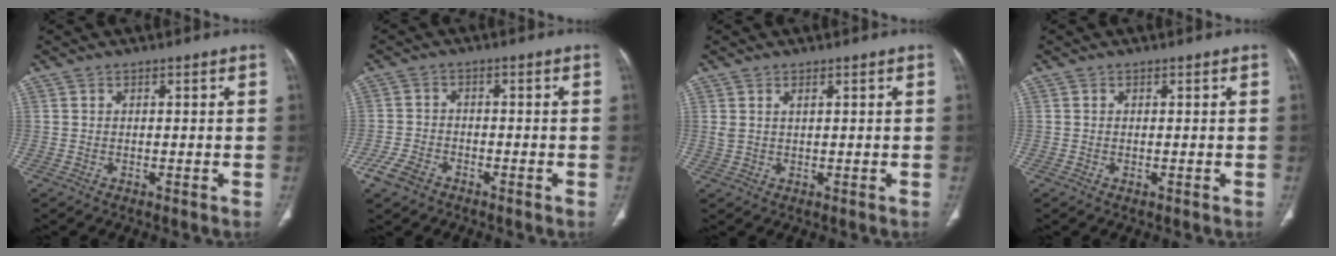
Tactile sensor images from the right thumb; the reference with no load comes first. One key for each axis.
{"total": 4.8, "fx": -3.1, "fy": 2.9, "fz": 2.2, "tx": -0.050, "ty": 0.012, "tz": -0.056}
{"total": 2.0, "fx": 0.9, "fy": 0.9, "fz": 1.5, "tx": -0.035, "ty": 0.007, "tz": 0.028}
{"total": 0.0}